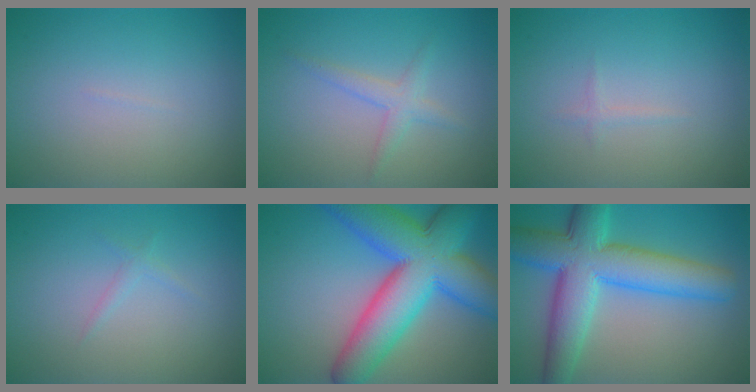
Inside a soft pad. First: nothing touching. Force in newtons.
{"total": 1.8, "press": 1.8, "slide": 0.0}
{"total": 0.6, "press": 0.6, "slide": 0.0}
{"total": 0.7, "press": 0.7, "slide": 0.1}
{"total": 12.8, "press": 12.8, "slide": 0.5}
{"total": 9.9, "press": 9.9, "slide": 0.3}